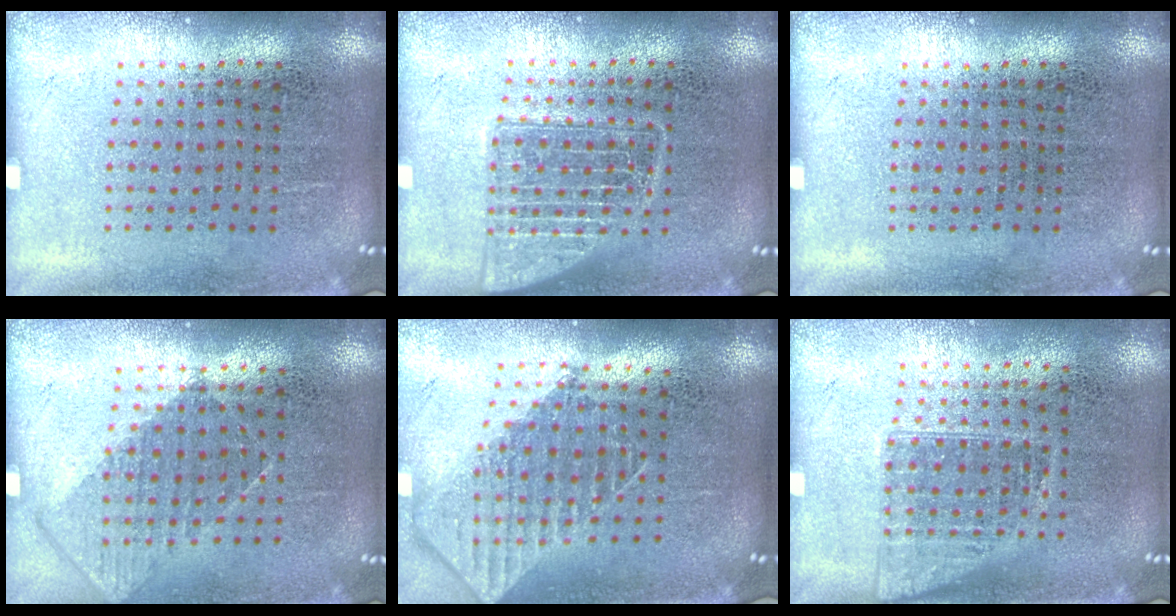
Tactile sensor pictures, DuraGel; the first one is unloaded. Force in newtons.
{"total": 2.5, "press": 2.5, "slide": 0.4}
{"total": 0.0}
{"total": 0.8, "press": 0.6, "slide": 0.4}
{"total": 1.9, "press": 1.5, "slide": 1.1}
{"total": 1.1, "press": 0.9, "slide": 0.6}